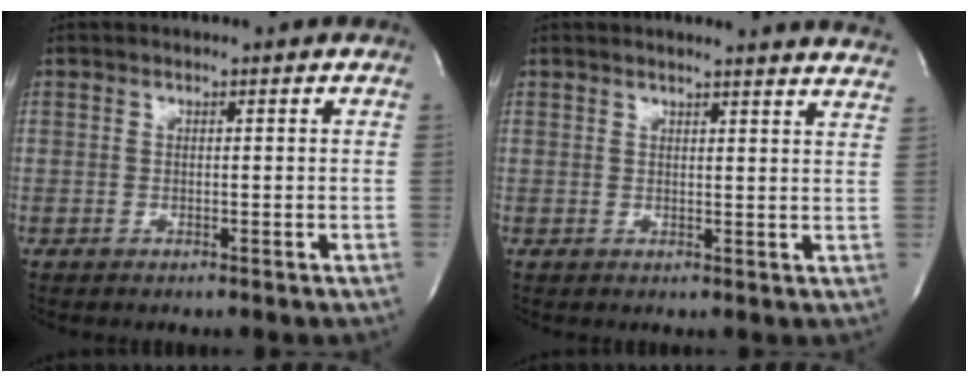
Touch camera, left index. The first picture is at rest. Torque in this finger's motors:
{"motor_torque": [0.22, -0.50, 0.08, 0.00]}